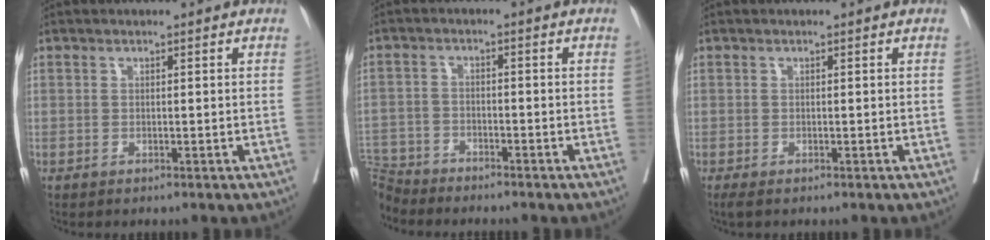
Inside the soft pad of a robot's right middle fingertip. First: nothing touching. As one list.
[{"total": 6.8, "force": [-6.6, 1.3, -0.2], "torque": [0.004, 0.002, -0.126]}, {"total": 1.0, "force": [-0.8, 0.3, 0.6], "torque": [-0.006, -0.005, -0.011]}]